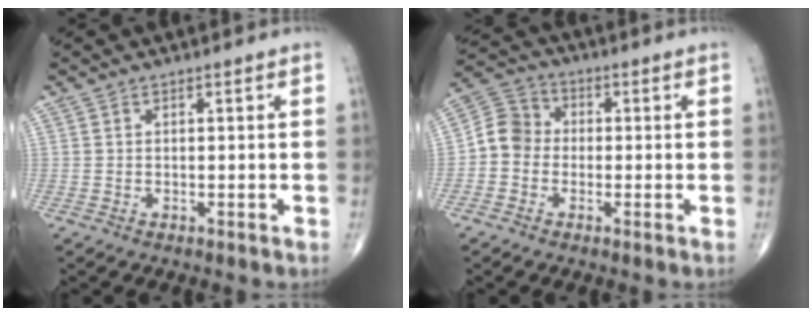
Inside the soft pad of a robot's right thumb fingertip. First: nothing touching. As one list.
[{"total": 6.8, "force": [-1.1, 6.0, 2.9], "torque": [-0.036, 0.027, -0.037]}]